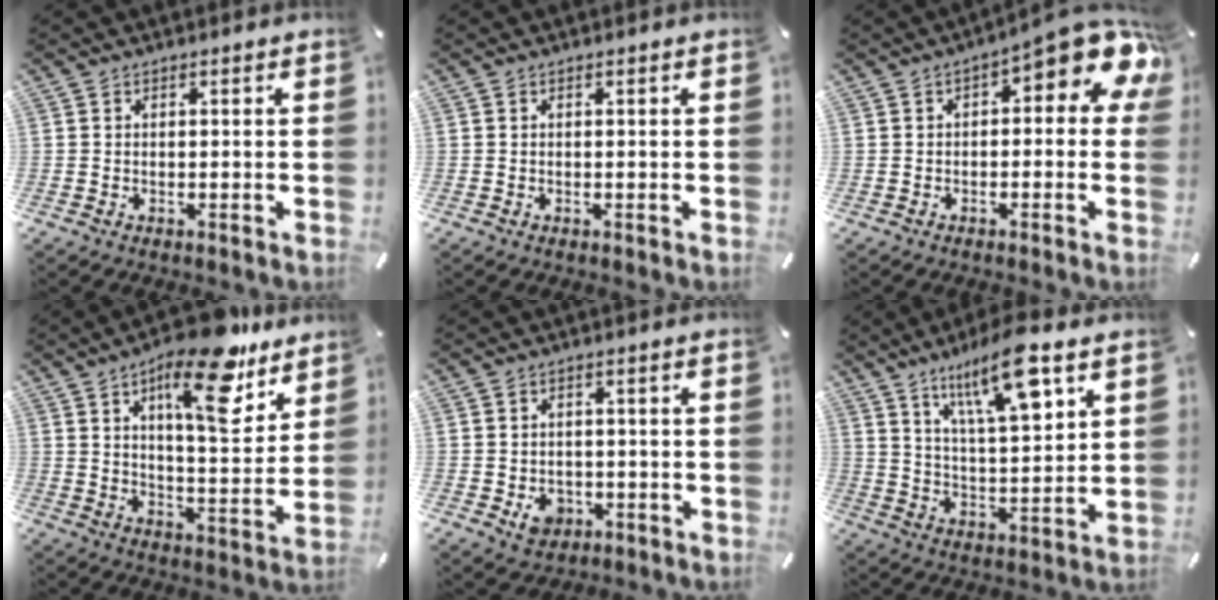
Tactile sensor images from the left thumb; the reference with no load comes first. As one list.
[{"total": 0.0}, {"total": 10.5, "force": [4.2, 3.6, 8.9], "torque": [-0.113, -0.036, 0.069]}, {"total": 18.5, "force": [11.3, 6.7, 13.1], "torque": [-0.197, -0.060, 0.180]}, {"total": 5.1, "force": [-1.6, 4.2, 2.5], "torque": [-0.038, -0.002, -0.030]}, {"total": 15.0, "force": [9.8, 4.2, 10.7], "torque": [-0.195, -0.044, 0.160]}]